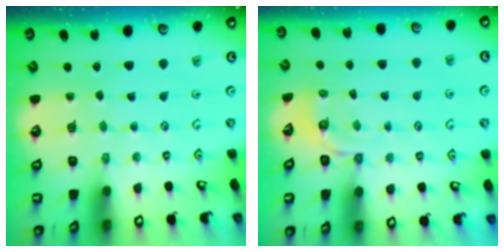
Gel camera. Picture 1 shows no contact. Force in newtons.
{"total": 3.7, "press": 3.2, "slide": 2.0}